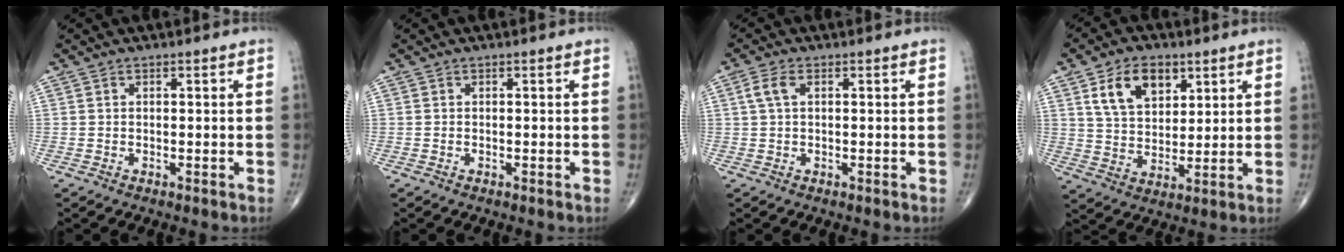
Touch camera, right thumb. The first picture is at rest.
{"total": 0.0}
{"total": 3.2, "force": [0.9, 1.5, 2.6], "torque": [-0.063, 0.009, 0.020]}
{"total": 10.7, "force": [5.0, 6.7, 6.6], "torque": [-0.084, -0.021, 0.094]}